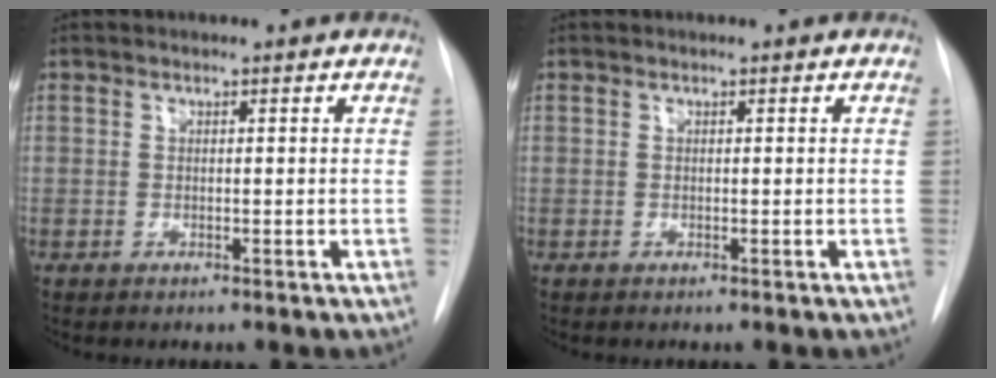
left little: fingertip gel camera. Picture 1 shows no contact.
{"total": 0.0}